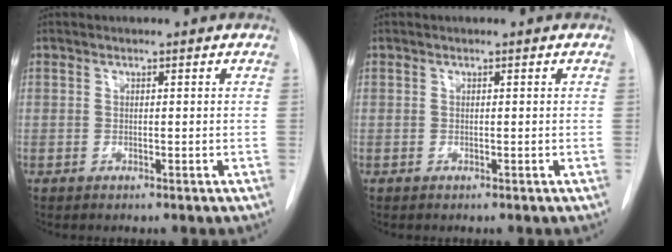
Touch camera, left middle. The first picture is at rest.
{"total": 0.0}